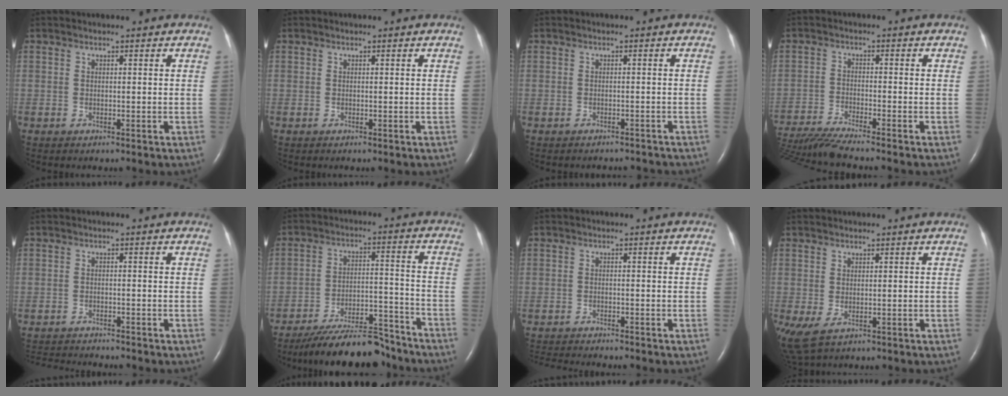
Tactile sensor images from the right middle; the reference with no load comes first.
{"total": 0.0}
{"total": 4.0, "force": [-3.8, 1.1, 0.5], "torque": [-0.010, -0.005, -0.039]}
{"total": 8.3, "force": [-7.5, -1.7, 3.2], "torque": [-0.053, -0.030, -0.134]}
{"total": 6.3, "force": [-6.0, 0.3, 1.7], "torque": [-0.026, -0.014, -0.094]}
{"total": 14.3, "force": [-12.9, 2.6, 5.7], "torque": [-0.095, 0.013, -0.207]}
{"total": 5.5, "force": [-5.2, -0.2, 1.7], "torque": [-0.027, -0.017, -0.084]}
{"total": 3.7, "force": [-0.8, 1.6, 3.2], "torque": [-0.077, -0.008, -0.003]}